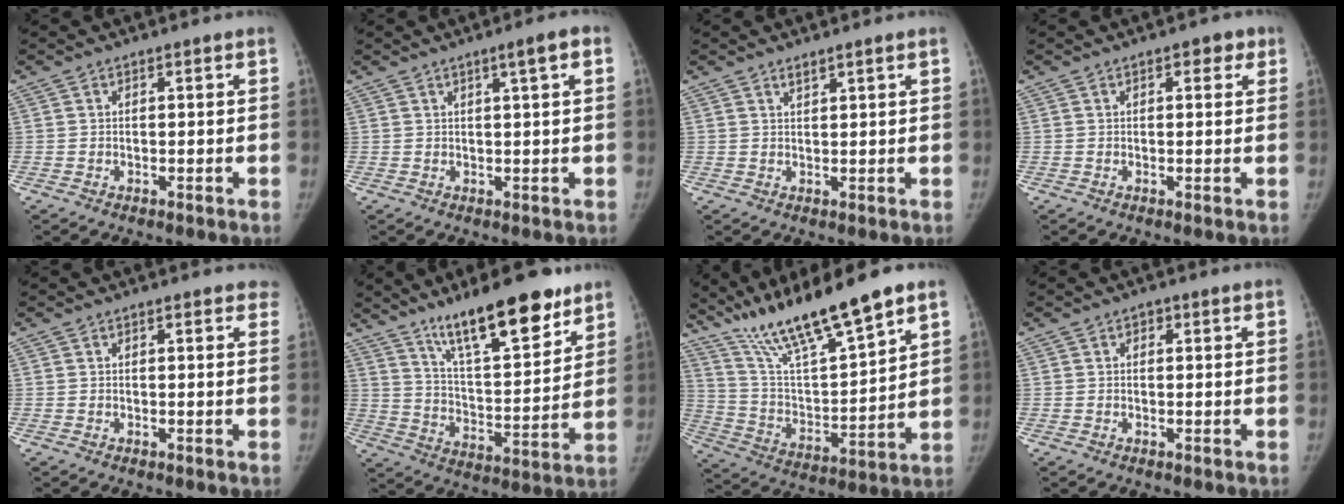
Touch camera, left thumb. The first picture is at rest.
{"total": 3.1, "force": [1.3, 0.2, 2.8], "torque": [-0.037, 0.002, 0.020]}
{"total": 1.3, "force": [1.1, 0.3, 0.7], "torque": [-0.008, -0.009, 0.021]}
{"total": 2.8, "force": [1.2, 1.7, 1.8], "torque": [0.004, 0.002, 0.010]}
{"total": 2.1, "force": [1.7, 1.1, 0.4], "torque": [0.026, -0.003, 0.003]}
{"total": 19.2, "force": [13.3, 5.3, 12.8], "torque": [-0.165, -0.076, 0.222]}
{"total": 19.5, "force": [14.9, 2.8, 12.3], "torque": [-0.196, -0.068, 0.275]}
{"total": 1.2, "force": [0.4, 0.9, 0.6], "torque": [0.000, 0.001, 0.003]}